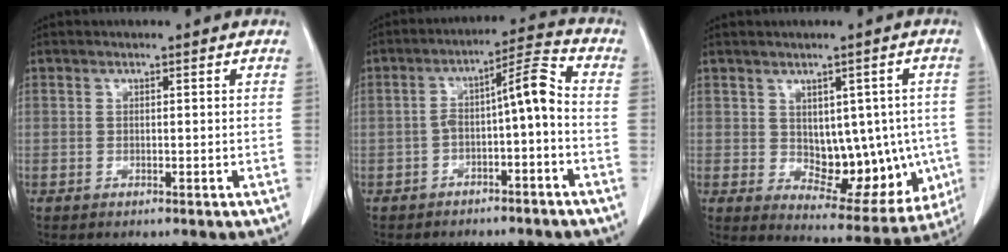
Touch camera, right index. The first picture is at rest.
{"total": 7.1, "force": [-2.0, 1.0, 6.7], "torque": [-0.105, 0.038, -0.030]}
{"total": 12.3, "force": [-0.5, 7.0, 10.1], "torque": [-0.113, 0.012, 0.023]}